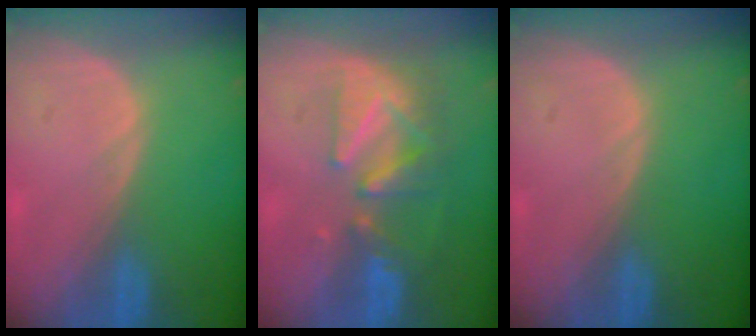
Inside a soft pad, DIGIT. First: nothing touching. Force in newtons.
{"total": 8.6, "press": 8.0, "slide": 3.1}
{"total": 0.0}